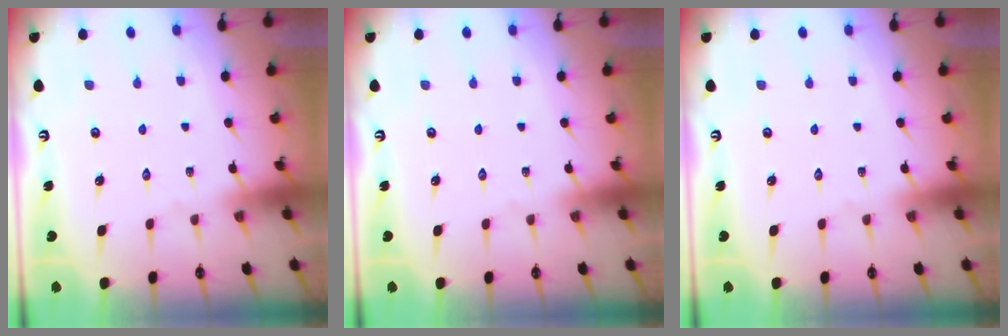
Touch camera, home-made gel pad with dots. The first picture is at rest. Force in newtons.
{"total": 0.0}
{"total": 0.0}